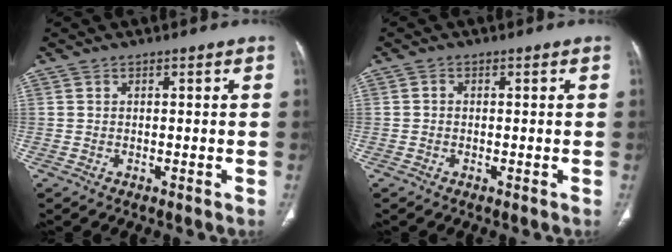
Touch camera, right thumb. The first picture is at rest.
{"total": 0.7, "force": [-0.1, 0.6, 0.3], "torque": [-0.003, 0.002, -0.005]}